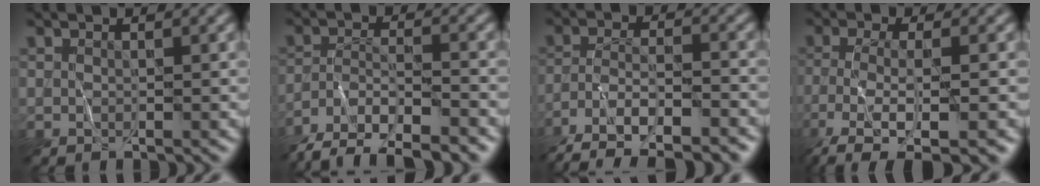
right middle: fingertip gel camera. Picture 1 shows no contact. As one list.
[{"total": 8.5, "force": [-7.2, 1.9, 3.9], "torque": [-0.059, -0.017, -0.124]}, {"total": 9.5, "force": [-7.5, 2.8, 5.0], "torque": [-0.077, -0.010, -0.128]}, {"total": 6.2, "force": [-3.7, 1.4, 4.8], "torque": [-0.085, -0.003, -0.076]}]